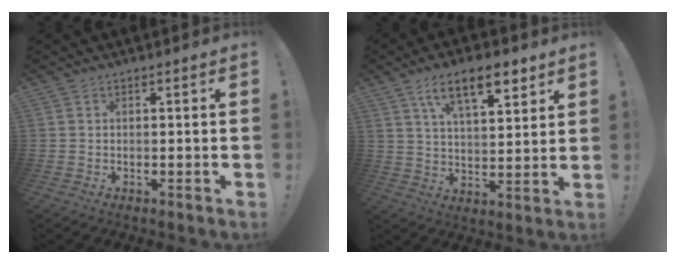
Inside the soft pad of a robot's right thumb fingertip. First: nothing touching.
{"total": 12.9, "force": [7.5, 4.7, 9.4], "torque": [-0.145, -0.027, 0.126]}